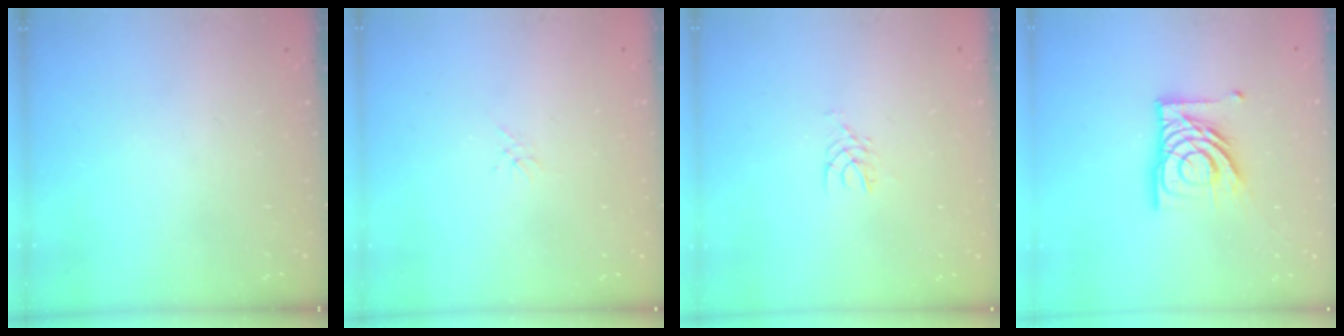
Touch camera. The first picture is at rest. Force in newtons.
{"total": 0.0}
{"total": 2.5, "press": 2.5, "slide": 0.2}
{"total": 14.7, "press": 14.6, "slide": 1.7}